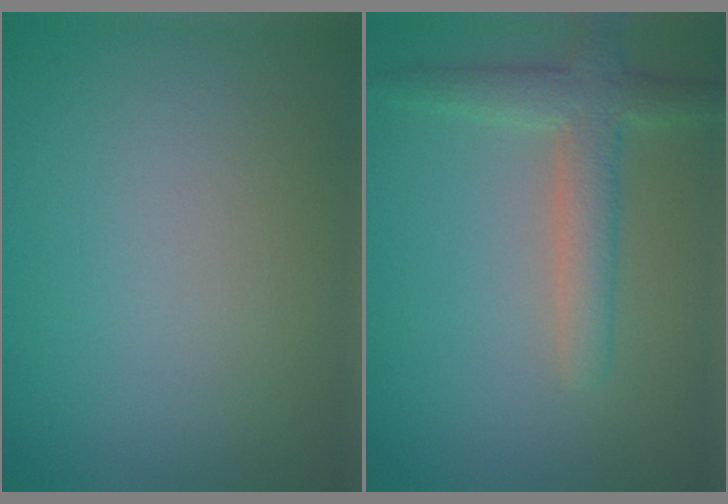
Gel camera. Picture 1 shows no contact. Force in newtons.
{"total": 3.6, "press": 3.6, "slide": 0.3}